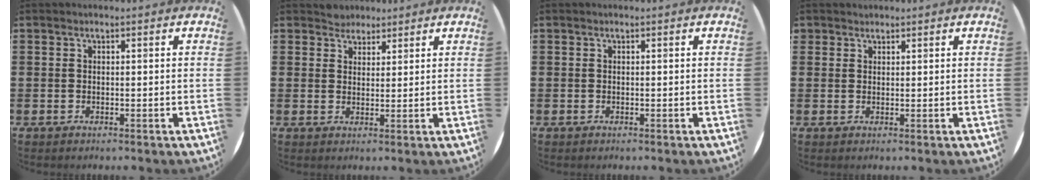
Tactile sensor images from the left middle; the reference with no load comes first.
{"total": 2.5, "force": [2.3, 0.9, -0.3], "torque": [-0.001, 0.004, 0.046]}
{"total": 0.0}
{"total": 1.1, "force": [1.0, 0.4, -0.1], "torque": [0.001, 0.002, 0.020]}